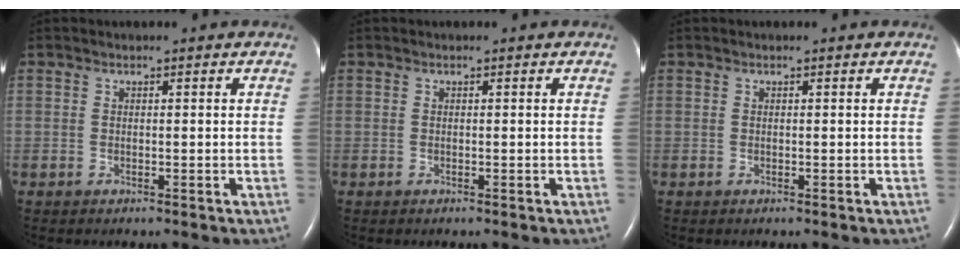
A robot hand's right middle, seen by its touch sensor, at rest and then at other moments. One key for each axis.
{"total": 0.0}
{"total": 0.0}